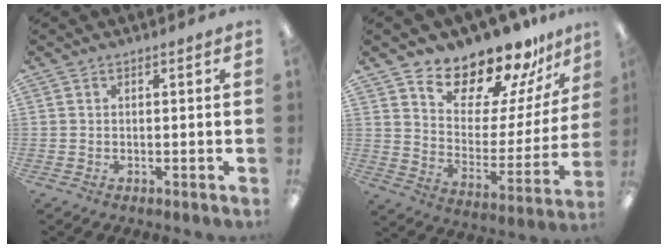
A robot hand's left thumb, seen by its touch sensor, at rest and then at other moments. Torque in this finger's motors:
{"motor_torque": [0.41, 0.38, 1.41, -1.36, 0.08]}